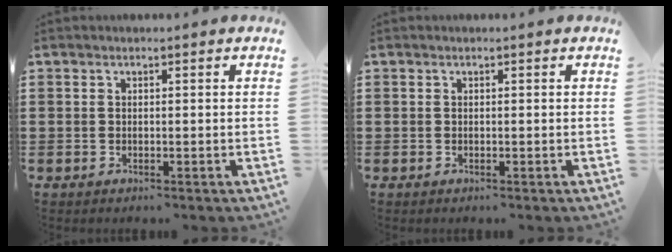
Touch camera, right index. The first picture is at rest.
{"total": 0.0}